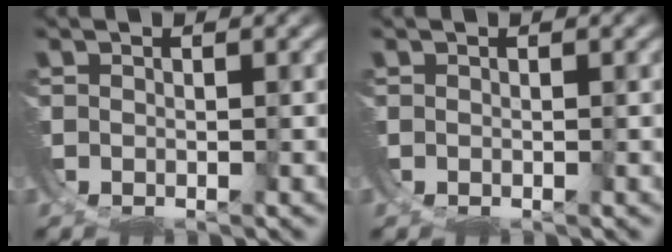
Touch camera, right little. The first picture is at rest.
{"total": 0.0}